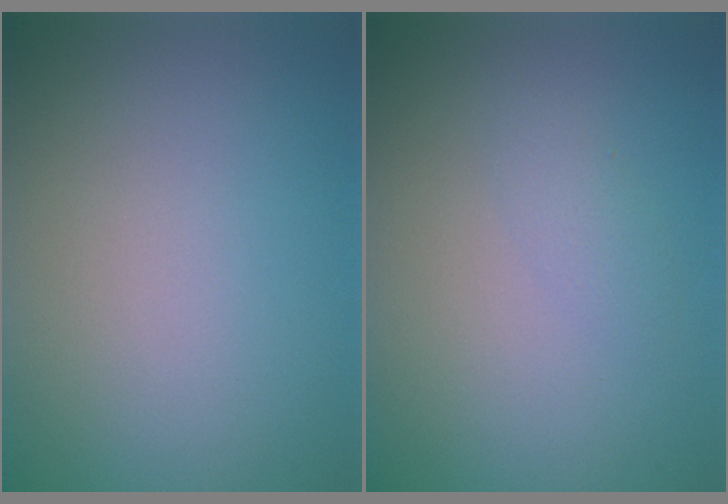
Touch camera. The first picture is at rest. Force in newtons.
{"total": 1.2, "press": 1.2, "slide": 0.0}